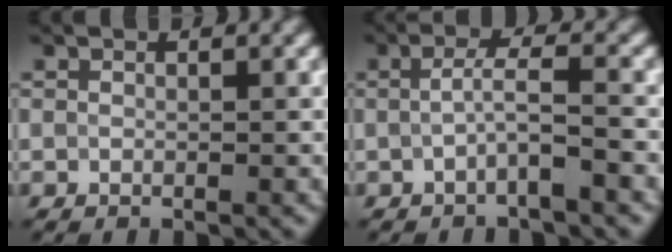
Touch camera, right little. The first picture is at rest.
{"total": 2.6, "force": [-0.5, 0.3, 2.5], "torque": [-0.048, 0.003, -0.016]}